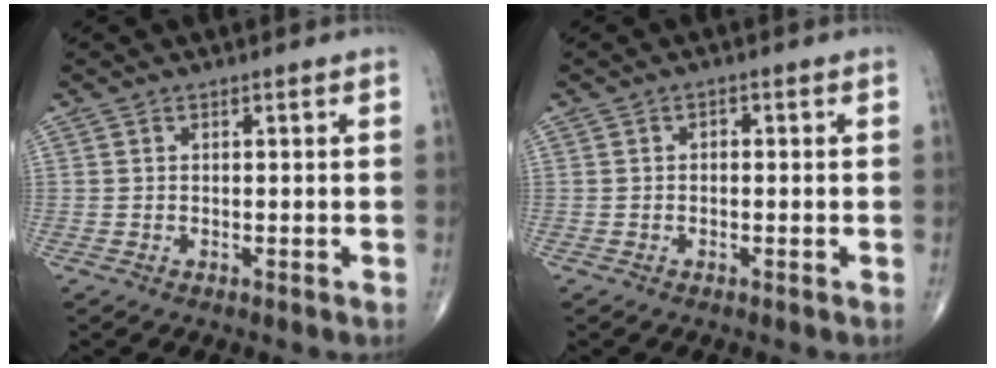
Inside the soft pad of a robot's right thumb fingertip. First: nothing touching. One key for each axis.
{"total": 0.8, "fx": -0.1, "fy": 0.6, "fz": 0.5, "tx": -0.003, "ty": 0.003, "tz": -0.005}